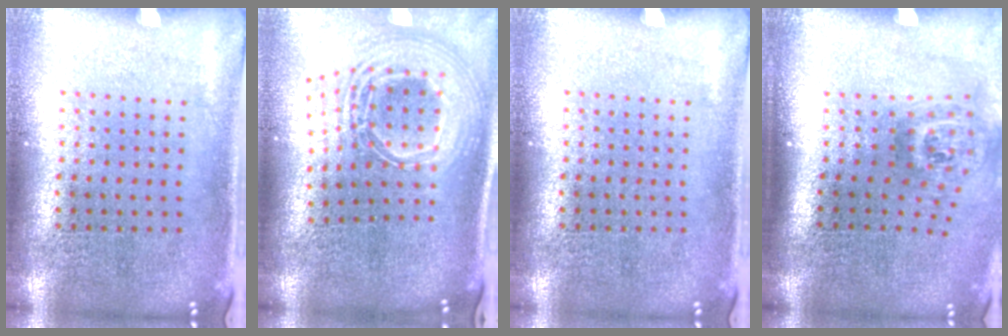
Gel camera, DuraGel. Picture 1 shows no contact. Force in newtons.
{"total": 2.7, "press": 1.8, "slide": 2.0}
{"total": 0.0}
{"total": 1.8, "press": 1.2, "slide": 1.4}